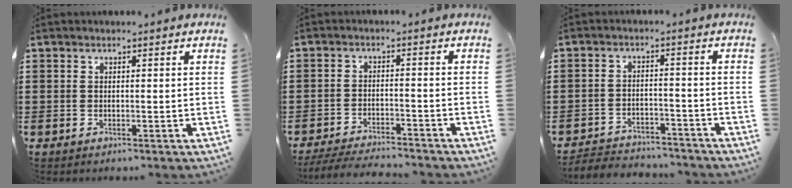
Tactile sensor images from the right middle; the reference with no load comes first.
{"total": 4.6, "force": [-4.4, 0.3, 1.1], "torque": [-0.023, -0.002, -0.090]}
{"total": 3.9, "force": [-3.8, 0.7, 0.1], "torque": [-0.006, 0.006, -0.084]}